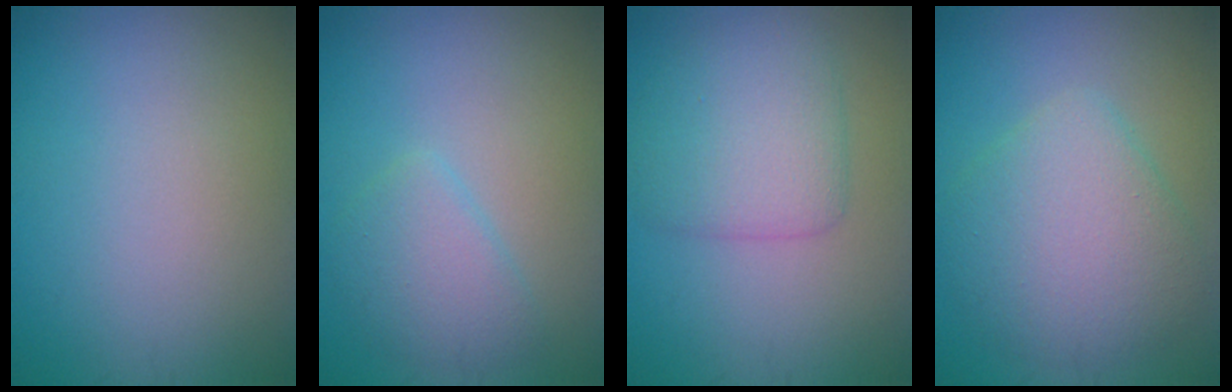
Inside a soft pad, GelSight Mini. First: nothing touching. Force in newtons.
{"total": 2.7, "press": 2.7, "slide": 0.2}
{"total": 4.2, "press": 4.2, "slide": 0.1}
{"total": 5.4, "press": 5.4, "slide": 0.3}